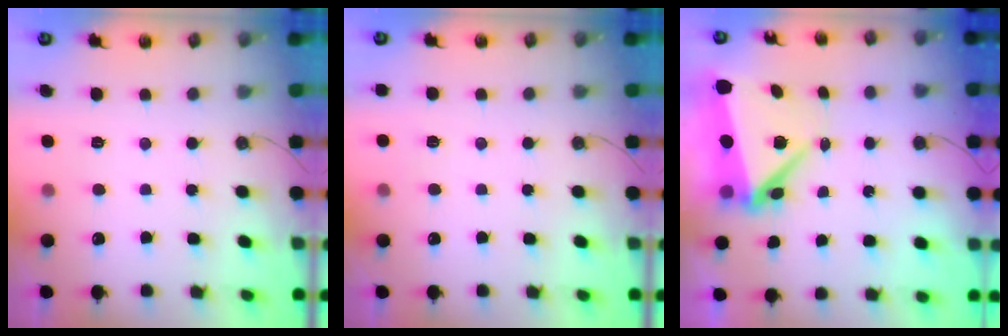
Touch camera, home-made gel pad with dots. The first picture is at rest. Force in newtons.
{"total": 2.6, "press": 1.9, "slide": 1.8}
{"total": 8.9, "press": 8.9, "slide": 0.8}